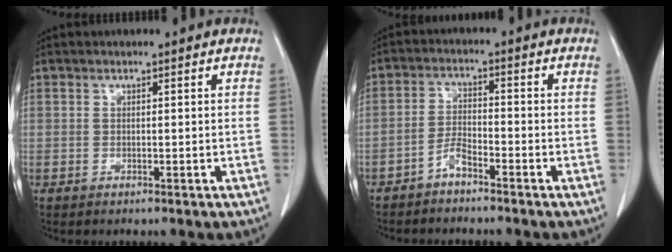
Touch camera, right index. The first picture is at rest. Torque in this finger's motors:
{"motor_torque": [0.20, -0.09, 0.03, 0.01]}